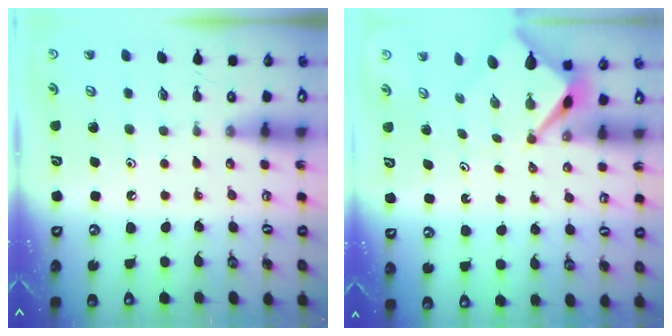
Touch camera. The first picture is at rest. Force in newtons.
{"total": 3.2, "press": 3.2, "slide": 0.2}